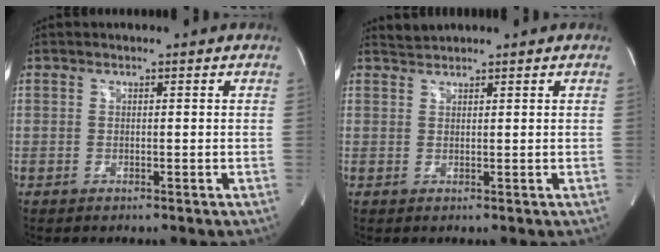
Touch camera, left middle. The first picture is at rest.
{"total": 1.3, "force": [1.3, -0.2, -0.4], "torque": [-0.001, 0.007, 0.030]}